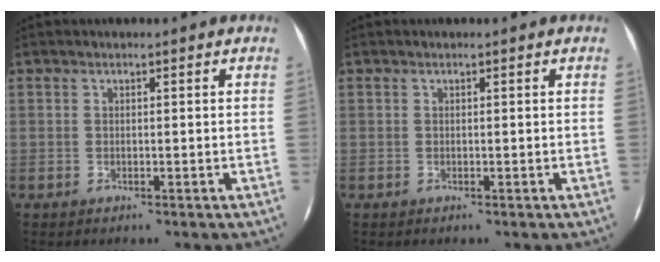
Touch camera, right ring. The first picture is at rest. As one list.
[{"total": 0.0}]